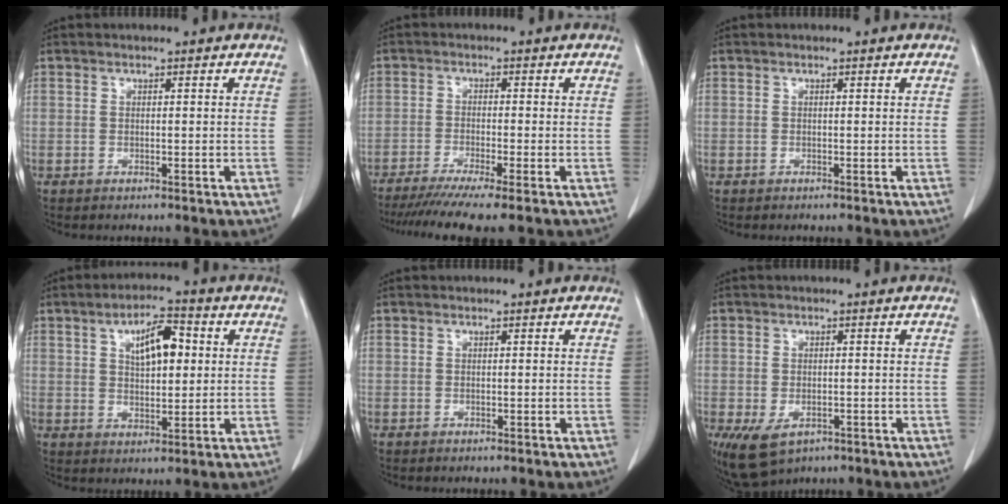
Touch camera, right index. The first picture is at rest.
{"total": 9.3, "force": [-7.4, -0.8, 5.6], "torque": [-0.079, -0.023, -0.116]}
{"total": 0.0}
{"total": 7.7, "force": [2.2, 3.0, 6.8], "torque": [-0.113, 0.011, 0.038]}
{"total": 0.0}
{"total": 7.0, "force": [-3.7, 4.2, 4.2], "torque": [-0.083, -0.010, -0.051]}